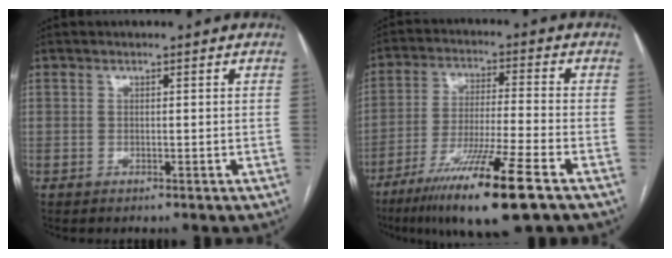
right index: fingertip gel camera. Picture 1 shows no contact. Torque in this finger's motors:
{"motor_torque": [0.97, -0.77, 0.85, 0.21]}